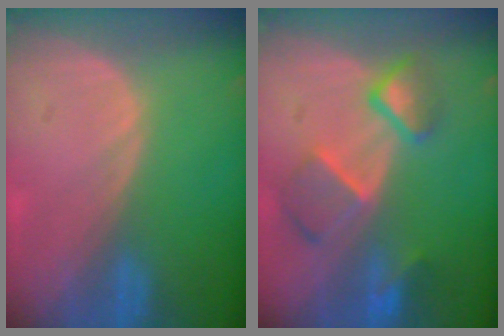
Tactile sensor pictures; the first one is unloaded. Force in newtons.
{"total": 7.5, "press": 6.7, "slide": 3.5}